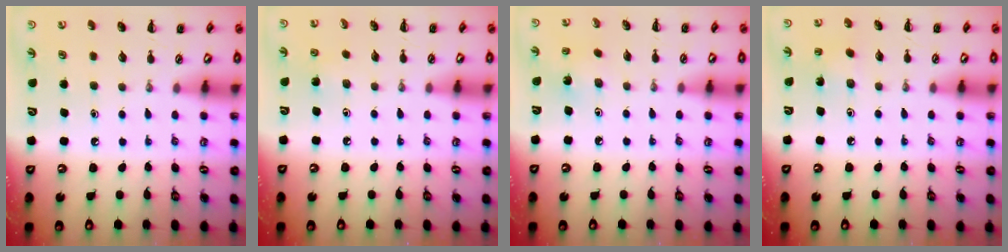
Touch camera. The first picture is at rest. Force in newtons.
{"total": 3.0, "press": 2.8, "slide": 1.0}
{"total": 2.7, "press": 2.5, "slide": 0.9}
{"total": 2.5, "press": 2.4, "slide": 0.8}